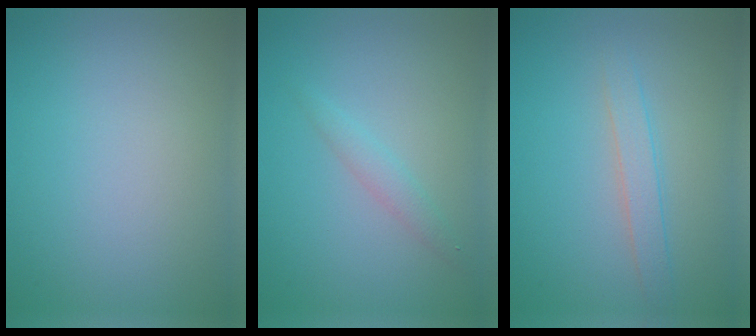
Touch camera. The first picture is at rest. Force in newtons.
{"total": 1.4, "press": 1.4, "slide": 0.0}
{"total": 1.9, "press": 1.9, "slide": 0.1}